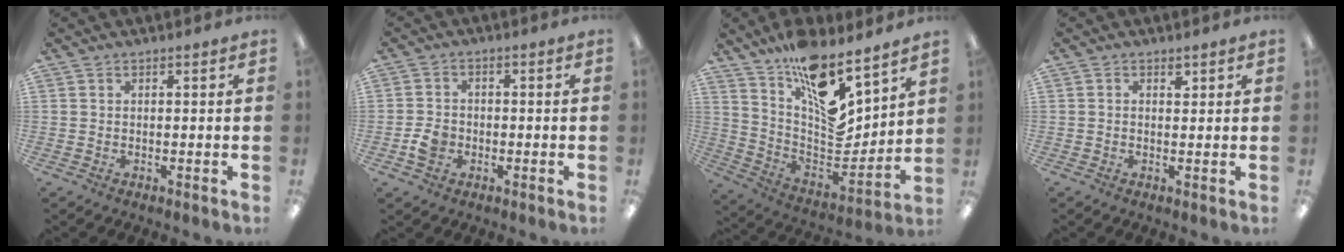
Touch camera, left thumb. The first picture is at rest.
{"total": 4.5, "force": [-1.5, 3.5, 2.4], "torque": [-0.045, 0.007, -0.026]}
{"total": 16.0, "force": [11.0, 5.5, 10.3], "torque": [-0.161, -0.109, 0.190]}
{"total": 1.3, "force": [0.5, 0.6, 1.0], "torque": [-0.005, -0.003, 0.005]}